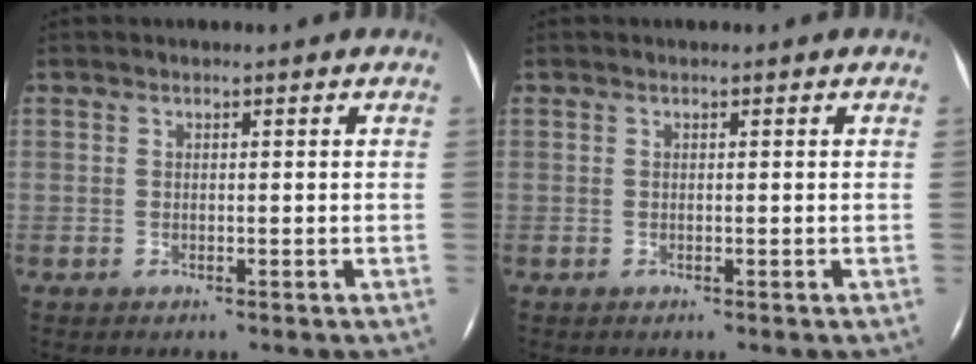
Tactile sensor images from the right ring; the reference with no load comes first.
{"total": 0.0}